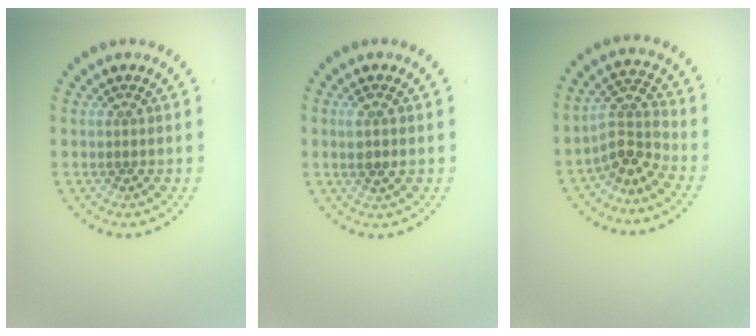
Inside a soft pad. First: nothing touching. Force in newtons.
{"total": 1.3, "press": 1.3, "slide": 0.4}
{"total": 3.0, "press": 2.2, "slide": 2.0}